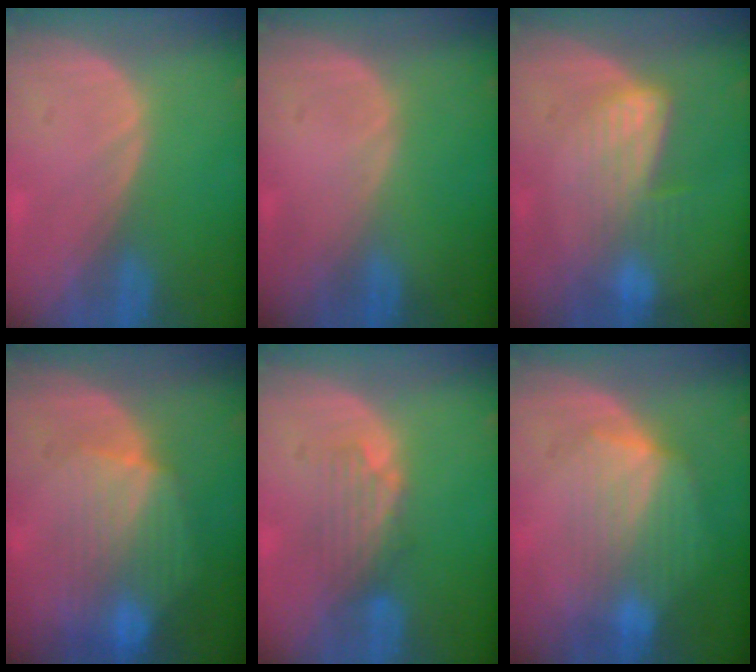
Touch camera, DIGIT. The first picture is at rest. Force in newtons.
{"total": 0.0}
{"total": 7.0, "press": 5.9, "slide": 3.8}
{"total": 8.9, "press": 8.0, "slide": 3.9}
{"total": 4.0, "press": 3.6, "slide": 1.8}
{"total": 7.3, "press": 6.9, "slide": 2.3}